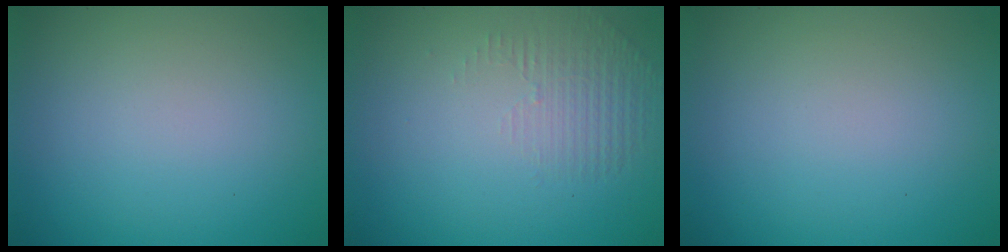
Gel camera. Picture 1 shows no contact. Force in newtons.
{"total": 1.4, "press": 0.3, "slide": 1.4}
{"total": 0.0}